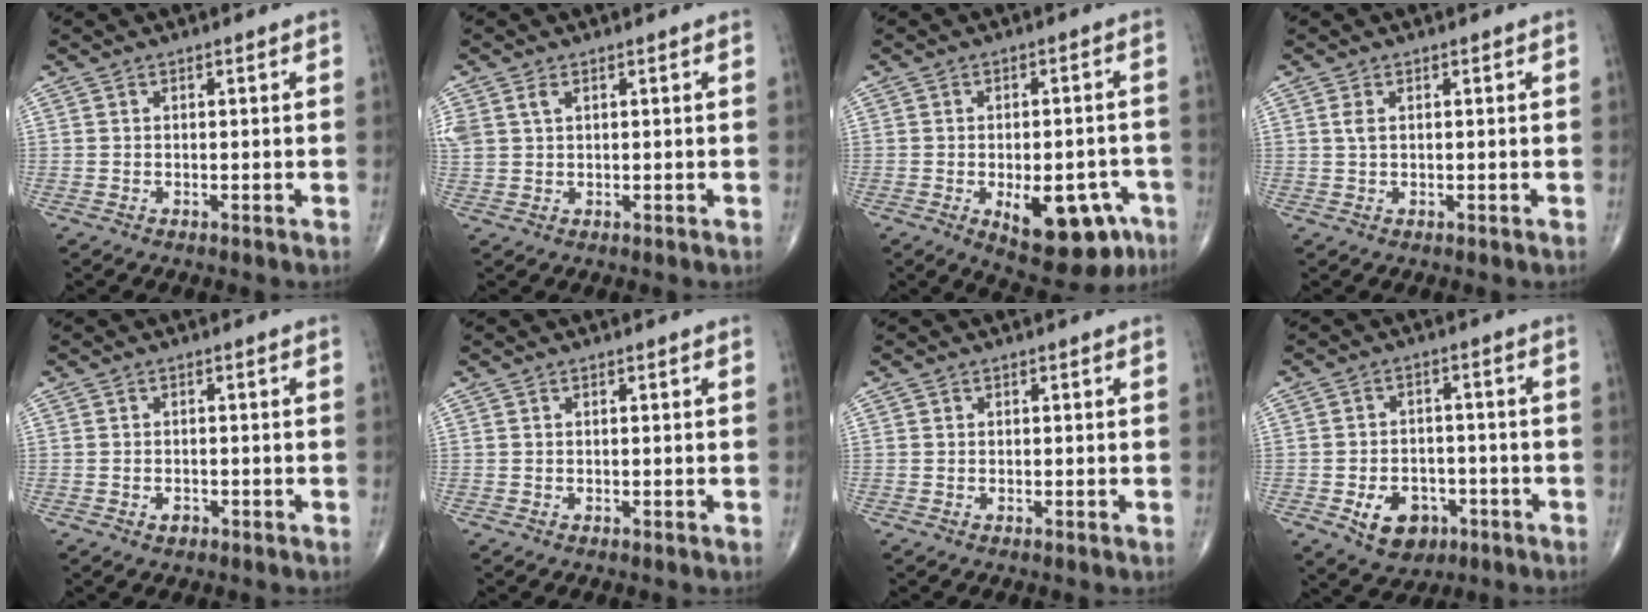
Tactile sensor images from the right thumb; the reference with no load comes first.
{"total": 4.0, "force": [1.5, 2.5, 2.7], "torque": [-0.080, 0.014, 0.040]}
{"total": 14.2, "force": [-5.9, 6.8, 11.0], "torque": [-0.120, 0.021, -0.067]}
{"total": 1.3, "force": [0.4, 0.6, 1.1], "torque": [-0.028, 0.005, 0.011]}
{"total": 1.4, "force": [-0.7, 1.0, 0.7], "torque": [-0.007, 0.004, -0.010]}
{"total": 0.0}
{"total": 0.0}
{"total": 8.4, "force": [-3.5, 6.1, 4.6], "torque": [-0.046, 0.022, -0.046]}